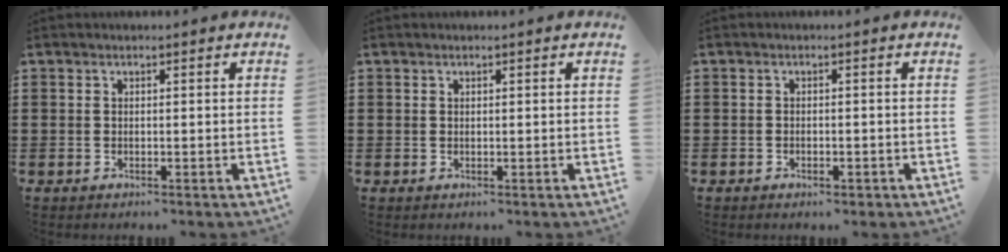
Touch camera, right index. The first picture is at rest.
{"total": 0.0}
{"total": 0.9, "force": [-0.7, 0.4, 0.4], "torque": [-0.011, -0.002, -0.014]}